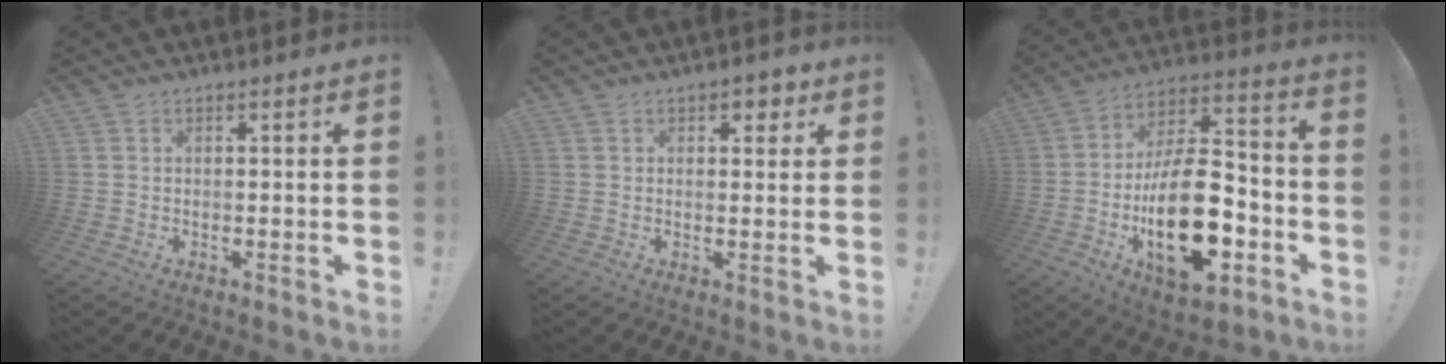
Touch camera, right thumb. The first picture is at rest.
{"total": 3.3, "force": [1.5, 2.3, 1.8], "torque": [-0.002, -0.006, 0.019]}
{"total": 26.0, "force": [-7.4, 13.4, 21.1], "torque": [-0.361, 0.048, -0.110]}